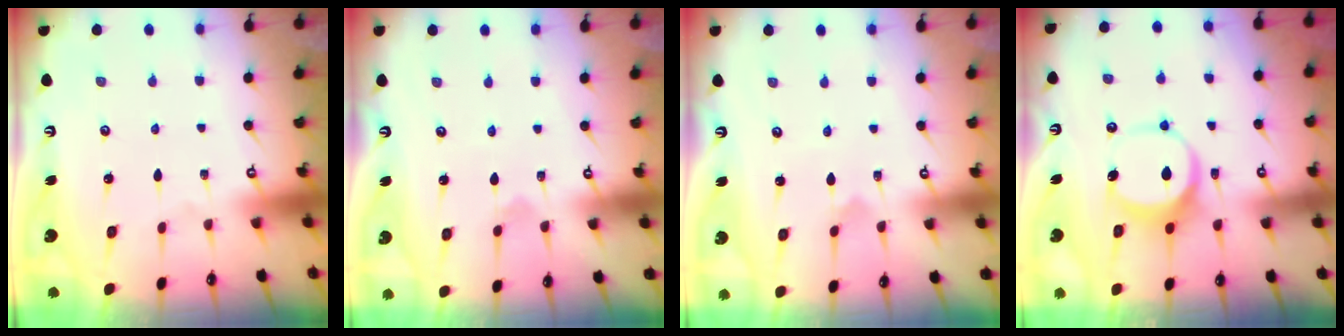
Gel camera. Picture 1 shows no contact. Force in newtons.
{"total": 1.5, "press": 1.5, "slide": 0.4}
{"total": 0.7, "press": 0.7, "slide": 0.0}
{"total": 7.6, "press": 7.6, "slide": 0.4}